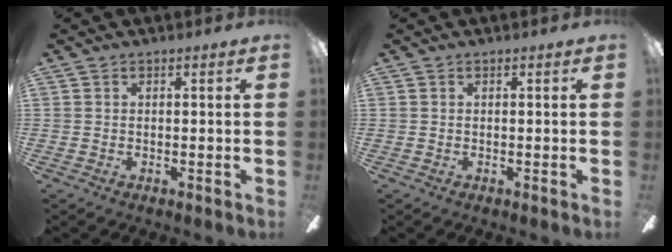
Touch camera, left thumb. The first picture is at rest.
{"total": 0.0}